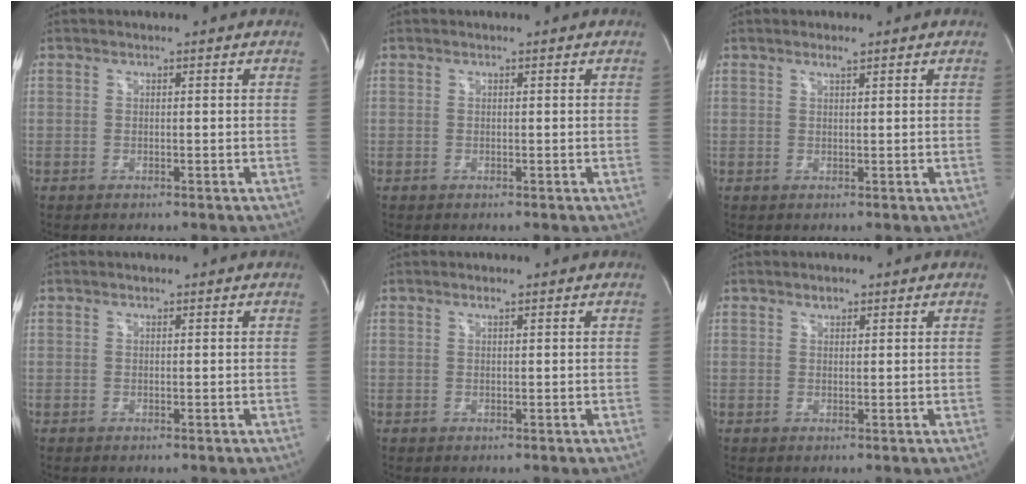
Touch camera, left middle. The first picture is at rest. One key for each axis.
{"total": 0.0}
{"total": 1.1, "fx": 0.8, "fy": 0.1, "fz": 0.7, "tx": -0.014, "ty": 0.000, "tz": 0.016}
{"total": 0.0}
{"total": 0.6, "fx": 0.4, "fy": 0.0, "fz": 0.5, "tx": -0.010, "ty": 0.001, "tz": 0.008}
{"total": 1.2, "fx": 0.8, "fy": 0.6, "fz": 0.5, "tx": -0.011, "ty": 0.002, "tz": 0.013}